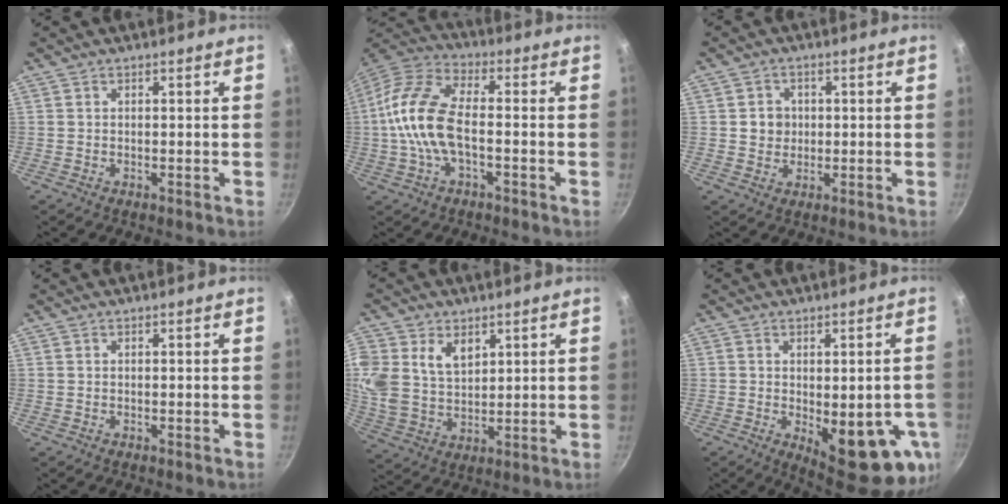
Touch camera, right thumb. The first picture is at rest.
{"total": 14.2, "force": [-1.8, 7.0, 12.2], "torque": [-0.242, 0.035, -0.051]}
{"total": 3.8, "force": [0.3, 3.5, 1.4], "torque": [-0.002, 0.003, 0.003]}
{"total": 0.0}
{"total": 13.9, "force": [5.3, 10.1, 8.0], "torque": [-0.181, -0.004, 0.112]}
{"total": 16.4, "force": [-4.0, 6.6, 14.5], "torque": [-0.144, -0.019, -0.038]}